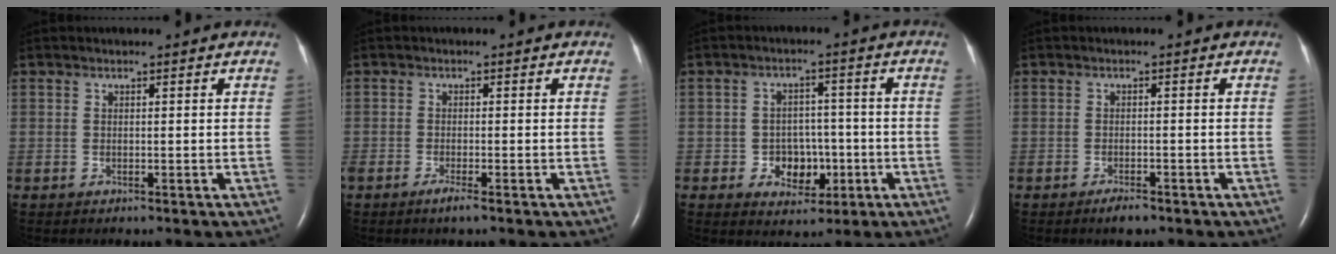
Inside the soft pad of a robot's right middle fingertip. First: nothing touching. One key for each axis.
{"total": 1.8, "fx": -1.2, "fy": 0.0, "fz": 1.3, "tx": -0.032, "ty": -0.005, "tz": -0.025}
{"total": 5.7, "fx": -1.7, "fy": 4.5, "fz": 3.1, "tx": -0.044, "ty": 0.014, "tz": -0.018}
{"total": 2.1, "fx": -1.6, "fy": 0.6, "fz": 1.2, "tx": -0.028, "ty": -0.002, "tz": -0.024}